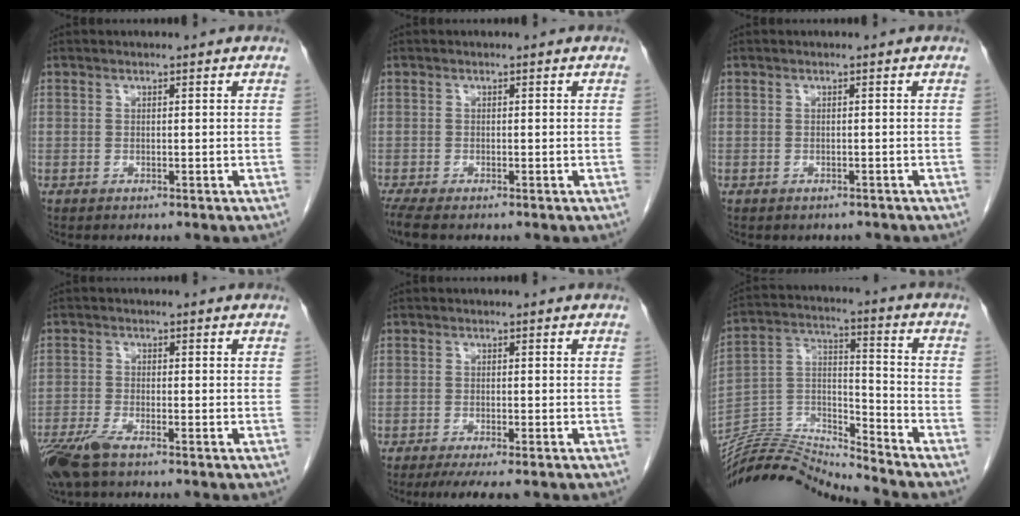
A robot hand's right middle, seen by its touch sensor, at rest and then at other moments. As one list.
[{"total": 2.6, "force": [-2.2, 0.3, 1.5], "torque": [-0.031, -0.009, -0.039]}, {"total": 1.0, "force": [-0.8, 0.6, 0.0], "torque": [-0.004, 0.001, -0.012]}, {"total": 6.0, "force": [-4.3, 1.1, 4.0], "torque": [-0.083, -0.016, -0.082]}, {"total": 5.1, "force": [-3.8, 0.6, 3.3], "torque": [-0.041, -0.011, -0.057]}, {"total": 14.4, "force": [-14.3, -1.4, 1.6], "torque": [-0.028, 0.039, -0.268]}]